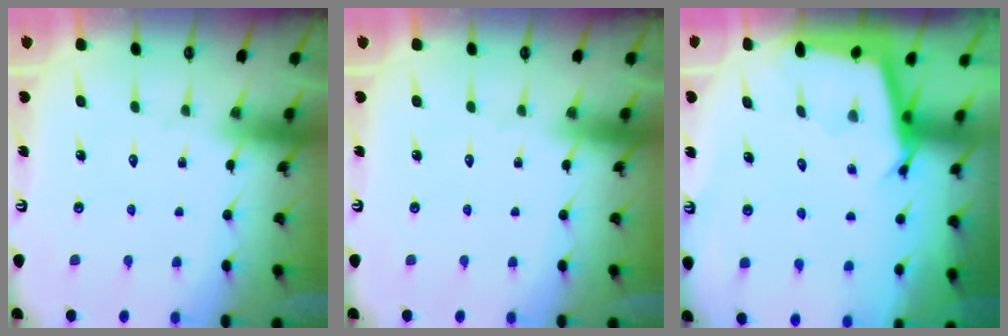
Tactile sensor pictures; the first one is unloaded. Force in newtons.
{"total": 0.0}
{"total": 2.8, "press": 2.8, "slide": 0.3}